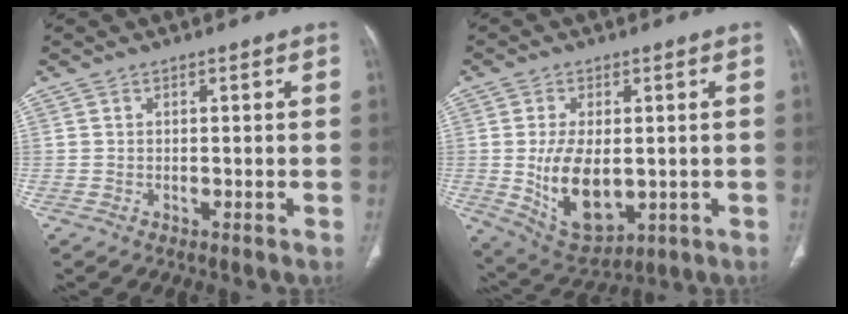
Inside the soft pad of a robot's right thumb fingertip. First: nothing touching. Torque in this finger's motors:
{"motor_torque": [-0.50, 1.12, 0.50, 0.81, 0.36]}